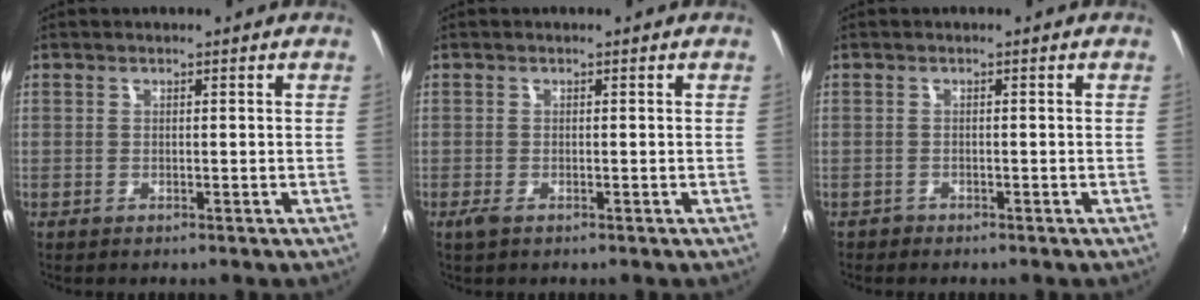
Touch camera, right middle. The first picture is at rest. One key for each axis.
{"total": 1.5, "fx": -0.9, "fy": 0.5, "fz": 1.1, "tx": -0.022, "ty": -0.006, "tz": -0.016}
{"total": 1.1, "fx": -0.9, "fy": 0.6, "fz": -0.1, "tx": -0.002, "ty": -0.002, "tz": -0.017}